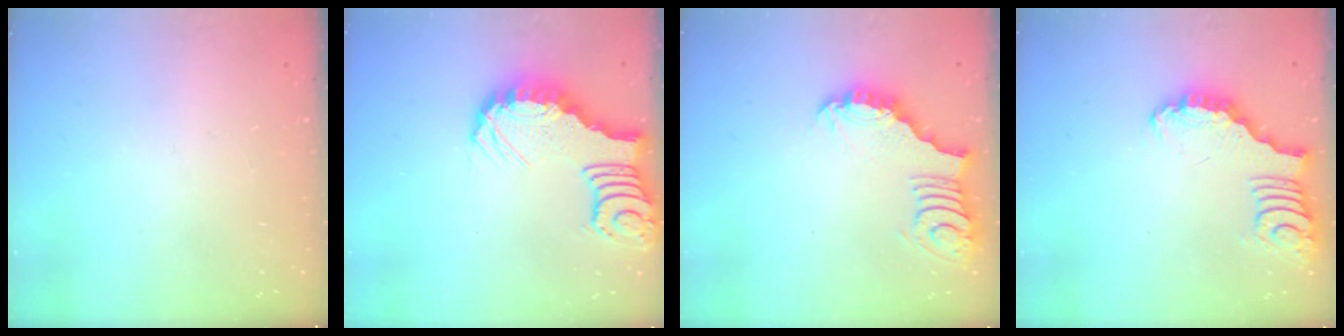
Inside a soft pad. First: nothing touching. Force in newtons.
{"total": 4.1, "press": 4.1, "slide": 0.6}
{"total": 3.8, "press": 3.7, "slide": 0.8}
{"total": 3.2, "press": 3.1, "slide": 0.4}